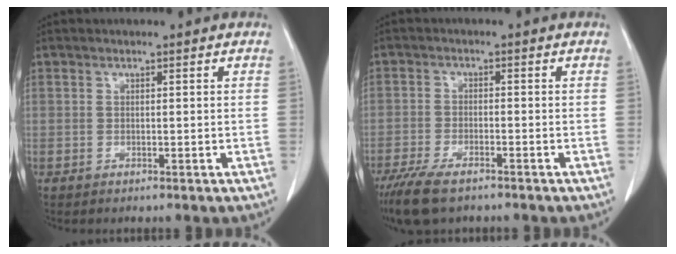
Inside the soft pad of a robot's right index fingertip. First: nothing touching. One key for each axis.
{"total": 8.1, "fx": -6.1, "fy": 2.4, "fz": 4.9, "tx": -0.091, "ty": -0.017, "tz": -0.102}